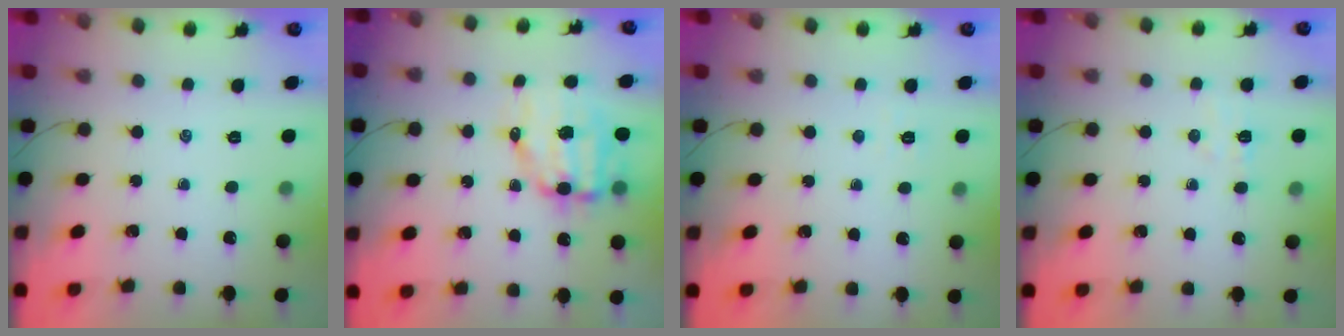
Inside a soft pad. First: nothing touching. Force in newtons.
{"total": 9.6, "press": 9.3, "slide": 2.0}
{"total": 2.4, "press": 2.3, "slide": 0.5}
{"total": 4.5, "press": 4.3, "slide": 1.2}